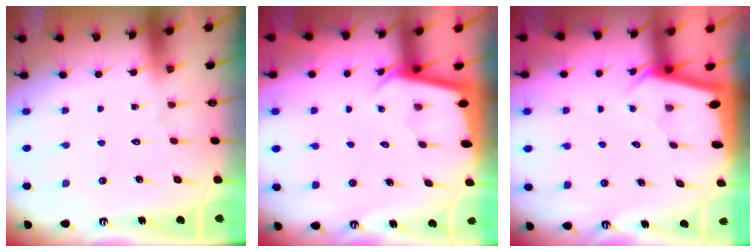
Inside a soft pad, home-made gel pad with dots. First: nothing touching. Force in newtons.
{"total": 2.2, "press": 2.2, "slide": 0.1}
{"total": 2.2, "press": 2.2, "slide": 0.1}